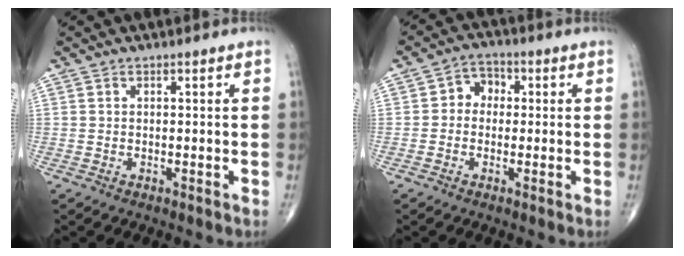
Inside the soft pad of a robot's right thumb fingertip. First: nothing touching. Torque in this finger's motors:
{"motor_torque": [-0.63, 0.19, 0.35, 0.15, 0.07]}